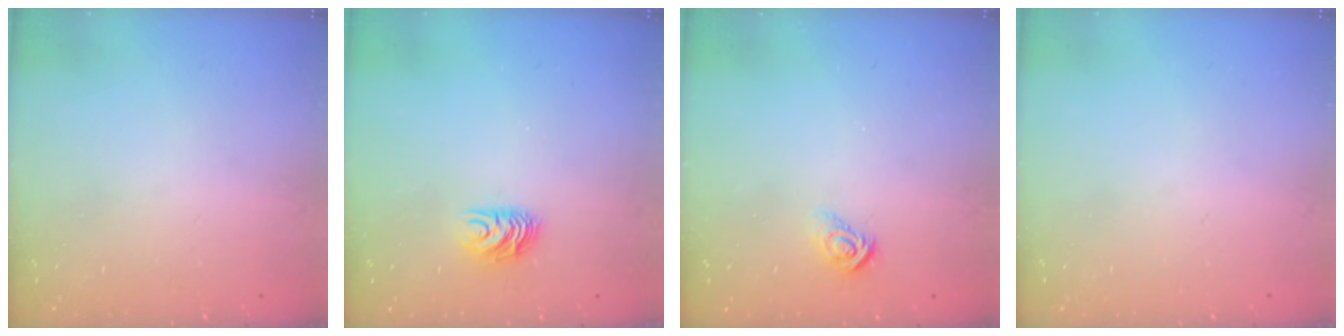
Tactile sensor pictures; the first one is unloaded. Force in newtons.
{"total": 6.7, "press": 6.6, "slide": 0.6}
{"total": 5.3, "press": 5.3, "slide": 0.4}
{"total": 0.0}